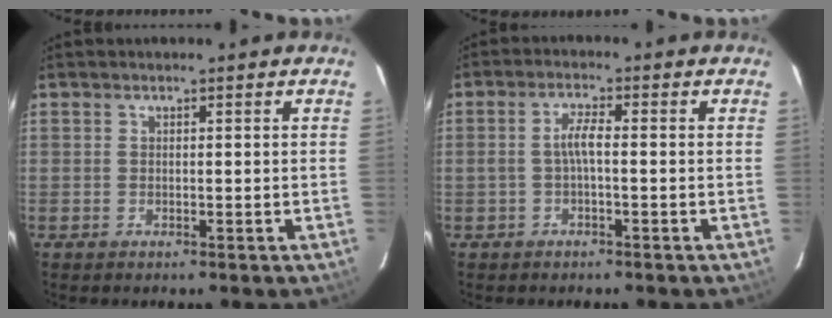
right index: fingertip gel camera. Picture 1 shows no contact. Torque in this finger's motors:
{"motor_torque": [0.52, -0.40, 0.25, 0.08]}